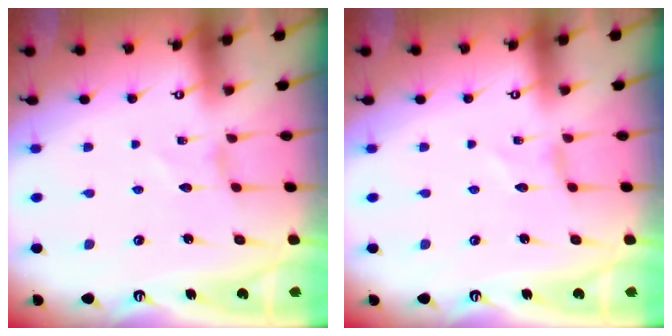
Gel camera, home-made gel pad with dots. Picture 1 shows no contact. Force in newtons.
{"total": 0.0}